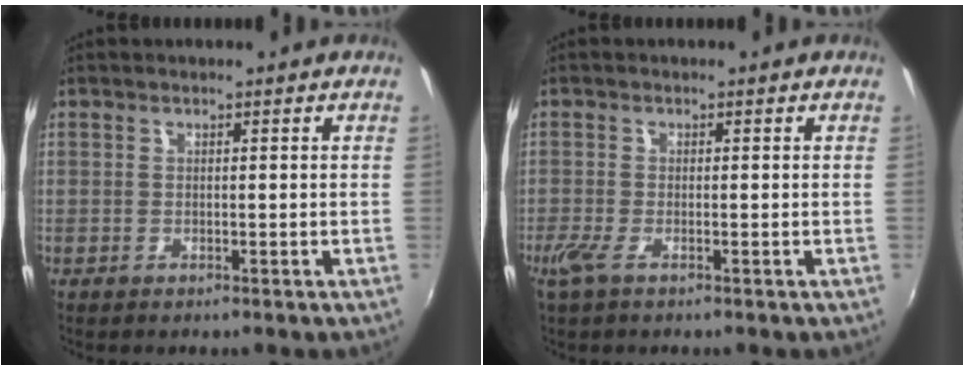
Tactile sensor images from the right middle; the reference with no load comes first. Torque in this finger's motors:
{"motor_torque": [0.63, -0.59, 0.16, 0.03]}